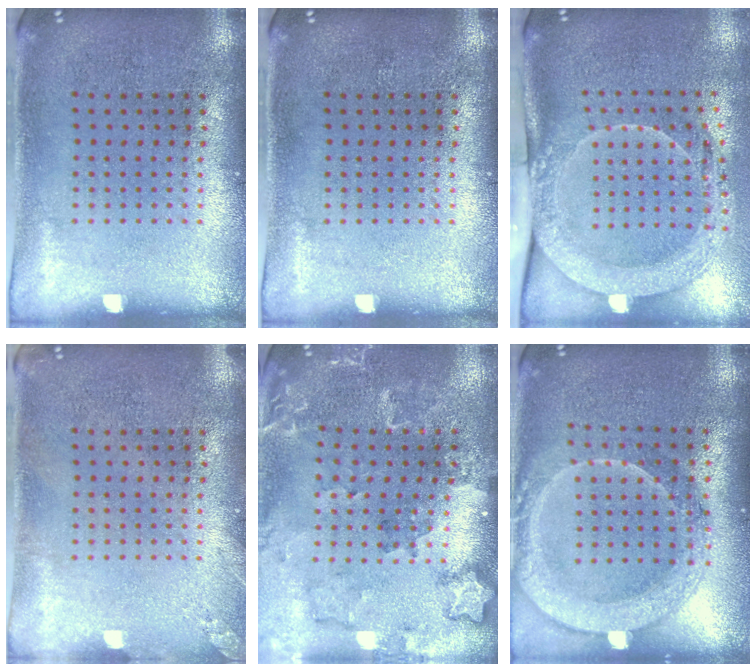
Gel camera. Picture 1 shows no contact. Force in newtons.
{"total": 0.0}
{"total": 2.1, "press": 2.0, "slide": 0.5}
{"total": 1.0, "press": 1.0, "slide": 0.1}
{"total": 1.8, "press": 1.7, "slide": 0.2}
{"total": 2.1, "press": 1.9, "slide": 0.8}